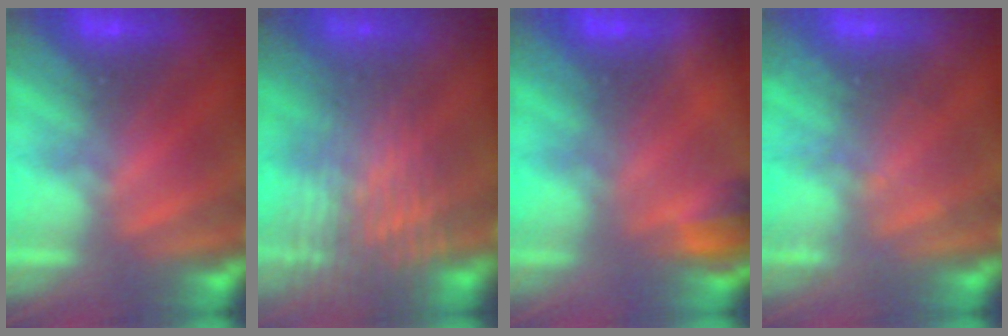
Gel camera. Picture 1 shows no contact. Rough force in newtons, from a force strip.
{"total": 4.4}
{"total": 4.9}
{"total": 2.0}